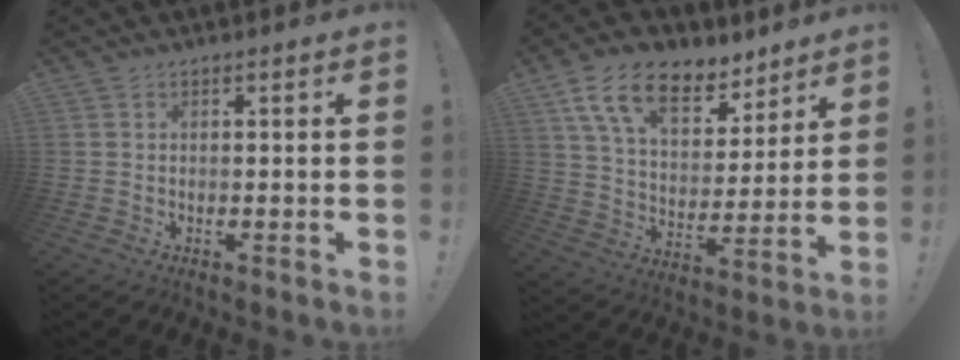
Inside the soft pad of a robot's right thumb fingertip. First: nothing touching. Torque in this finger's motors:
{"motor_torque": [-0.86, 2.03, 0.75, -0.03, 0.17]}